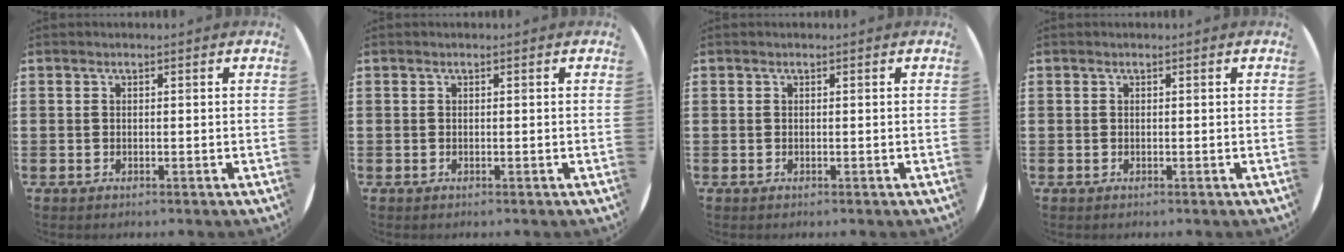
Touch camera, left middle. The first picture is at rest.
{"total": 0.0}
{"total": 0.0}
{"total": 0.0}